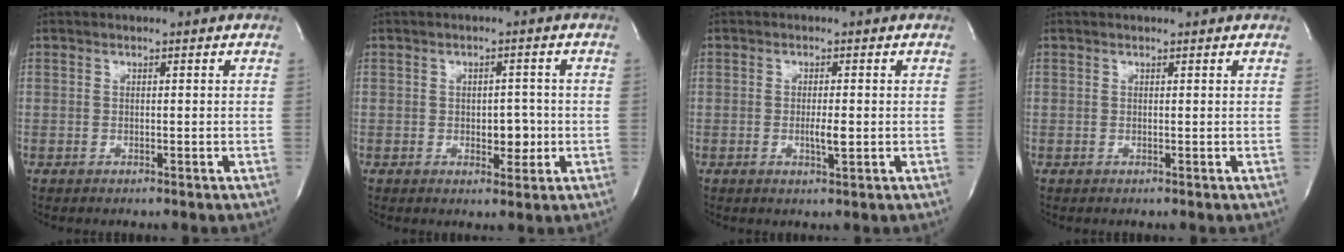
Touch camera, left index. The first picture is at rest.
{"total": 3.6, "force": [-1.2, 2.0, 2.7], "torque": [-0.029, -0.003, -0.014]}
{"total": 2.5, "force": [-1.0, 0.3, 2.3], "torque": [-0.043, -0.009, -0.016]}
{"total": 0.0}